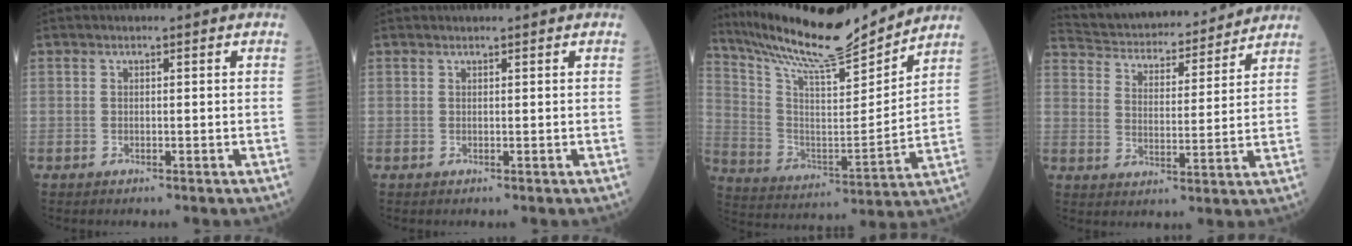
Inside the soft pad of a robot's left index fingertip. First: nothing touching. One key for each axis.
{"total": 0.8, "fx": 0.8, "fy": 0.0, "fz": 0.2, "tx": -0.006, "ty": 0.007, "tz": 0.015}
{"total": 18.4, "fx": 17.0, "fy": 0.9, "fz": 6.8, "tx": -0.142, "ty": -0.020, "tz": 0.290}
{"total": 17.6, "fx": 16.6, "fy": 3.4, "fz": 5.1, "tx": -0.085, "ty": 0.016, "tz": 0.244}